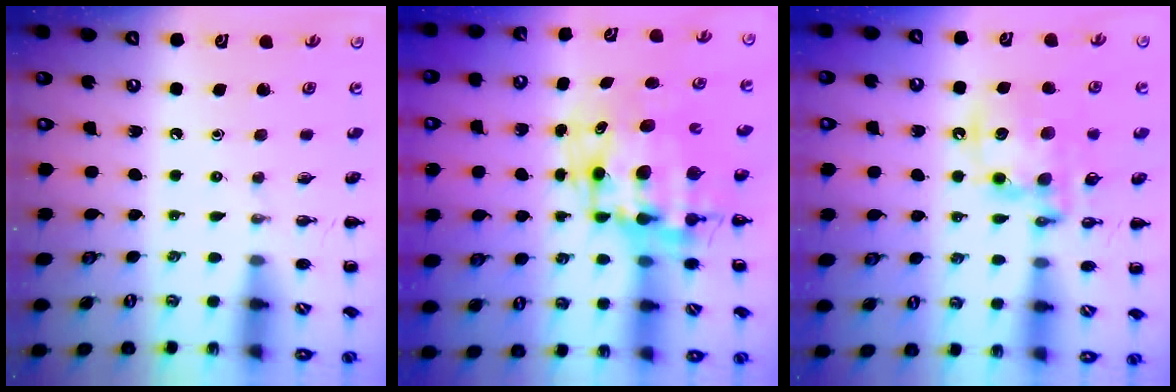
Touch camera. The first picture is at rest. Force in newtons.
{"total": 10.7, "press": 10.3, "slide": 2.7}
{"total": 13.5, "press": 13.1, "slide": 3.2}